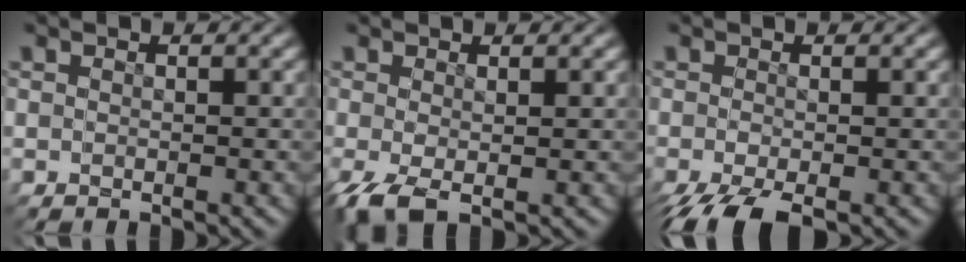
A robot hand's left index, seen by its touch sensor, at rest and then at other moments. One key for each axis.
{"total": 0.5, "fx": -0.2, "fy": 0.1, "fz": 0.5, "tx": 0.006, "ty": 0.003, "tz": -0.003}
{"total": 1.5, "fx": -1.1, "fy": -0.8, "fz": 0.6, "tx": 0.009, "ty": 0.000, "tz": -0.015}